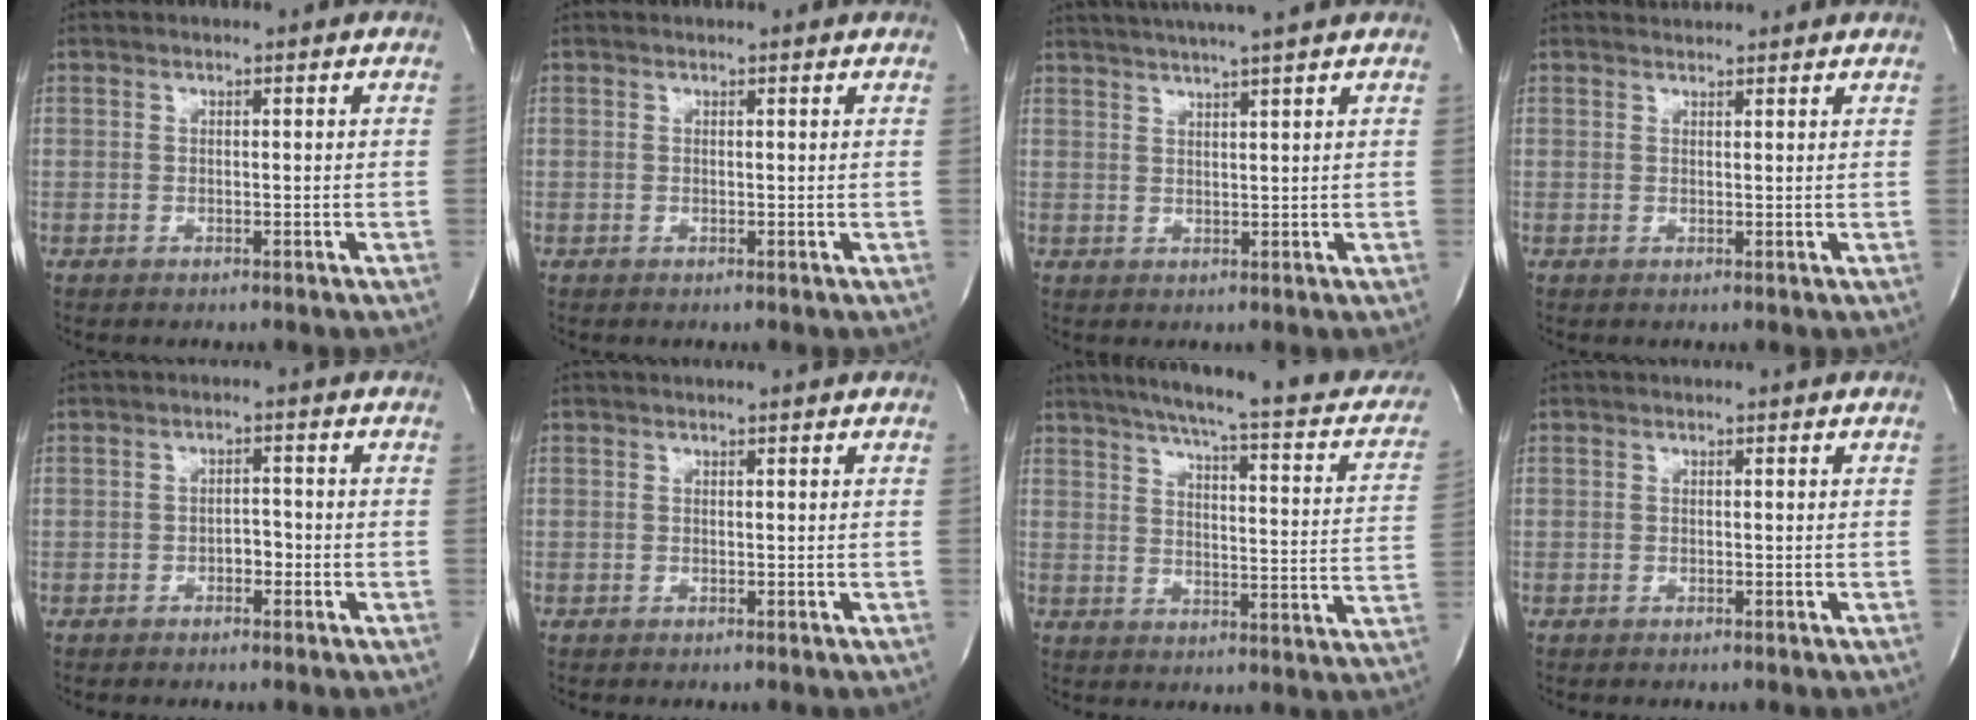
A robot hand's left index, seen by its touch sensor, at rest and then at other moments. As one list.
[{"total": 1.8, "force": [1.8, 0.1, 0.4], "torque": [-0.014, 0.009, 0.017]}, {"total": 10.2, "force": [8.9, -0.8, 5.0], "torque": [-0.084, 0.020, 0.122]}, {"total": 2.3, "force": [2.3, 0.1, 0.0], "torque": [-0.009, 0.015, 0.034]}, {"total": 1.8, "force": [-0.8, 0.9, 1.3], "torque": [-0.016, 0.005, -0.014]}, {"total": 0.6, "force": [0.6, -0.1, 0.3], "torque": [-0.007, 0.003, 0.011]}, {"total": 24.3, "force": [19.6, 3.4, 13.9], "torque": [-0.197, -0.012, 0.234]}, {"total": 0.0}]